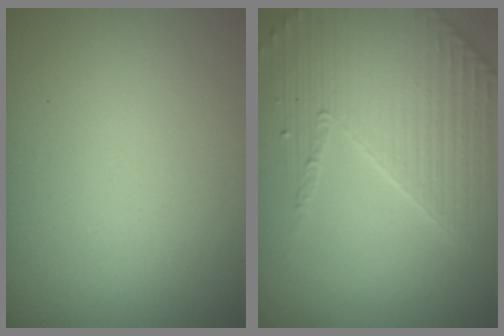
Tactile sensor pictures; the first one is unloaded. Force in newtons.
{"total": 3.8, "press": 3.6, "slide": 1.1}